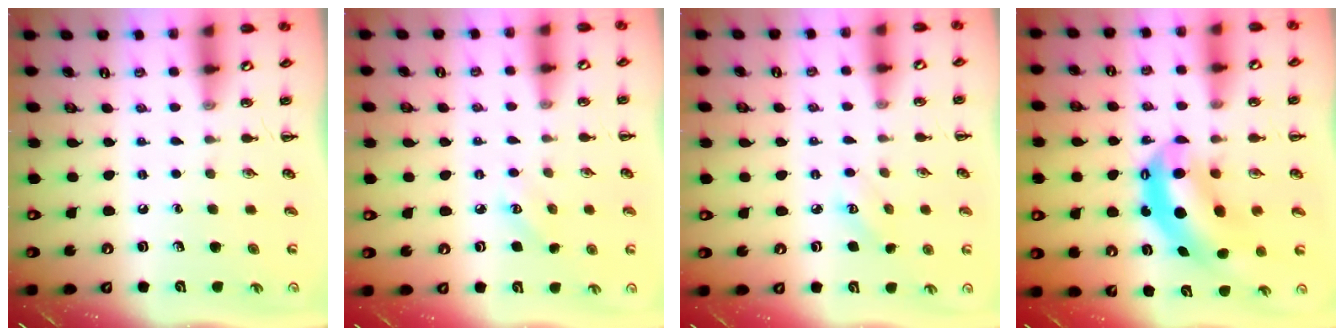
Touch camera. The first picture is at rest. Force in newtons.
{"total": 3.4, "press": 3.3, "slide": 0.9}
{"total": 2.9, "press": 2.8, "slide": 0.8}
{"total": 10.6, "press": 10.3, "slide": 2.6}